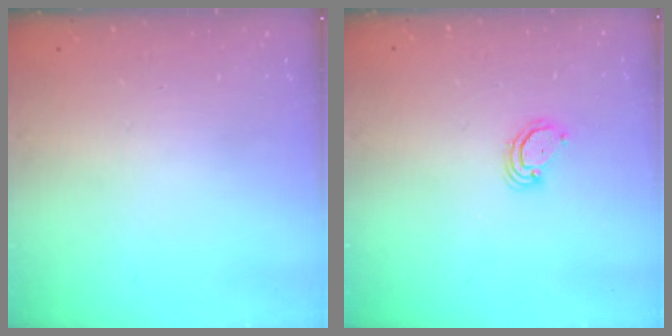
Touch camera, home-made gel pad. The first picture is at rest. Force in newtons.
{"total": 3.6, "press": 3.6, "slide": 0.2}